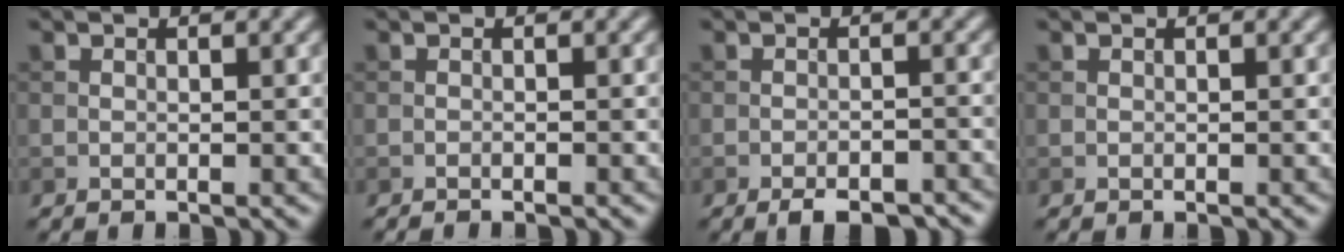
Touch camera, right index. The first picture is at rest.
{"total": 0.6, "force": [-0.6, 0.0, 0.2], "torque": [0.000, 0.001, -0.011]}
{"total": 4.1, "force": [-3.1, 1.3, 2.3], "torque": [-0.035, -0.002, -0.044]}
{"total": 0.0}